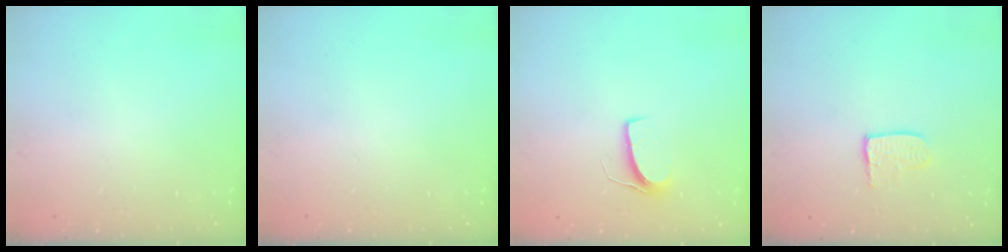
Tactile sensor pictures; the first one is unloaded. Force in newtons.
{"total": 0.0}
{"total": 6.8, "press": 6.7, "slide": 0.5}
{"total": 5.0, "press": 5.0, "slide": 0.4}